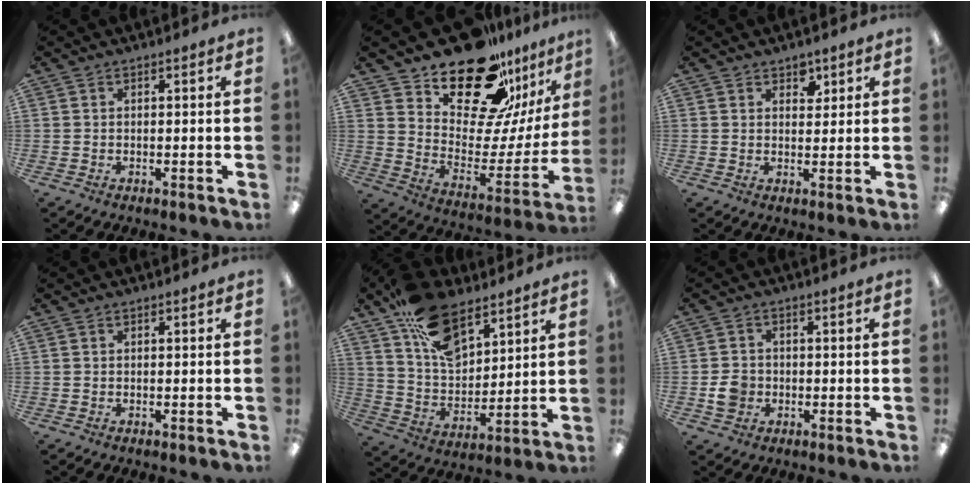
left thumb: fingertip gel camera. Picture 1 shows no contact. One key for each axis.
{"total": 23.4, "fx": 17.7, "fy": 10.6, "fz": 11.0, "tx": -0.165, "ty": -0.125, "tz": 0.312}
{"total": 3.1, "fx": 2.2, "fy": 1.9, "fz": 1.1, "tx": 0.007, "ty": -0.012, "tz": 0.034}
{"total": 0.0}
{"total": 17.8, "fx": 10.8, "fy": 9.7, "fz": 10.3, "tx": -0.181, "ty": -0.046, "tz": 0.201}
{"total": 4.5, "fx": -1.0, "fy": 4.0, "fz": 1.8, "tx": -0.022, "ty": 0.005, "tz": -0.016}